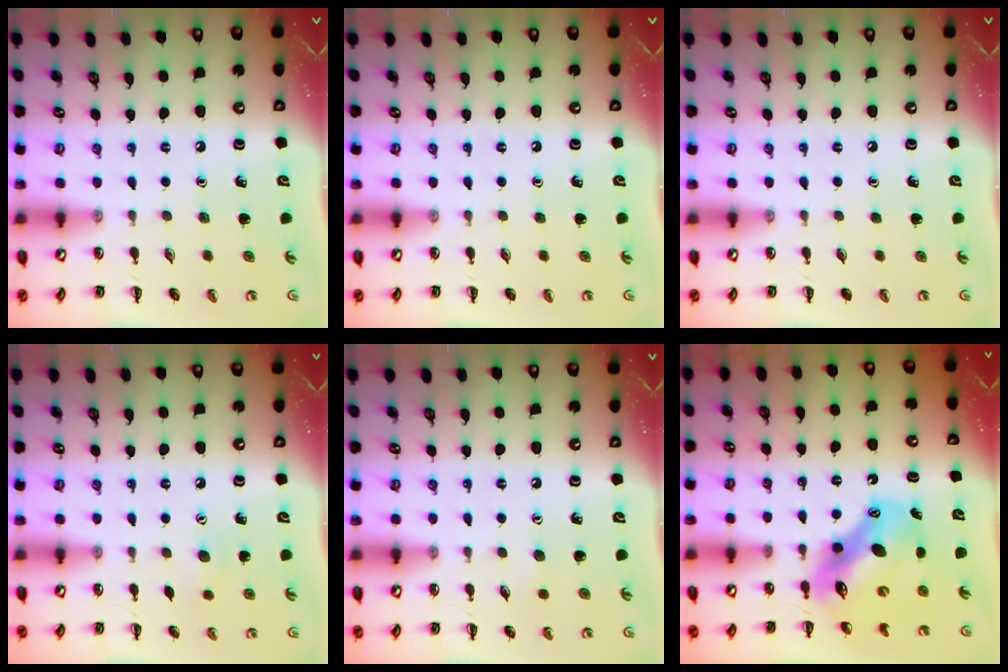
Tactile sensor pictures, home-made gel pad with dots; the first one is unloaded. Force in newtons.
{"total": 0.0}
{"total": 0.0}
{"total": 5.4, "press": 5.3, "slide": 0.9}
{"total": 3.2, "press": 3.0, "slide": 0.8}
{"total": 11.3, "press": 10.9, "slide": 3.1}